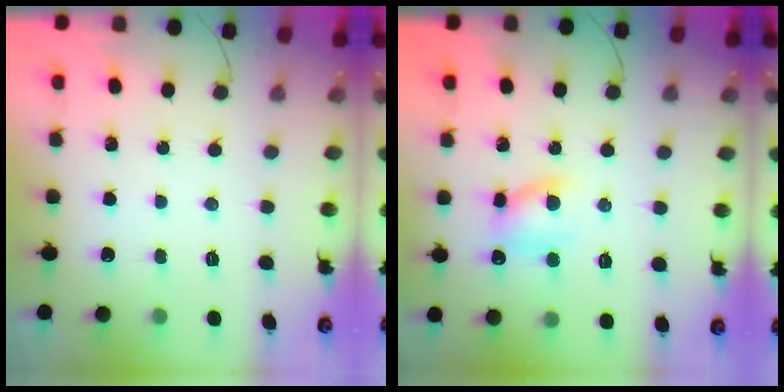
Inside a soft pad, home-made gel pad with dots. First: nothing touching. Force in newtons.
{"total": 8.3, "press": 8.2, "slide": 1.4}